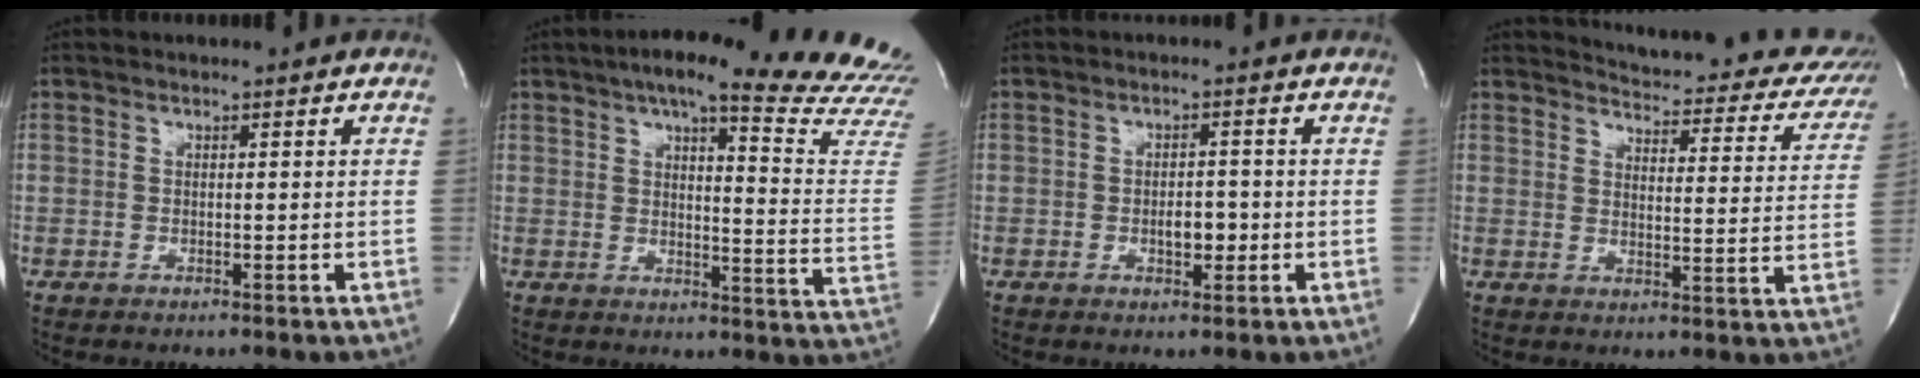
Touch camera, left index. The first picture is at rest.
{"total": 23.9, "force": [20.9, 1.5, 11.5], "torque": [-0.147, -0.088, 0.231]}
{"total": 3.0, "force": [-1.5, 1.4, 2.2], "torque": [-0.033, -0.006, -0.019]}
{"total": 20.1, "force": [18.8, 4.8, 5.4], "torque": [-0.052, -0.079, 0.195]}